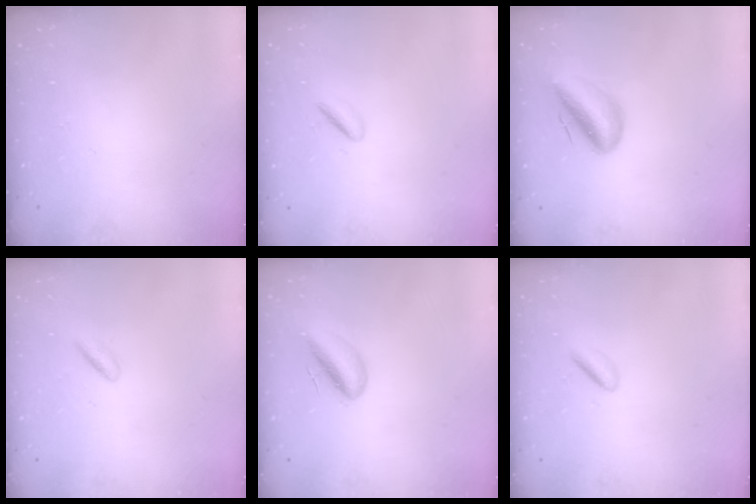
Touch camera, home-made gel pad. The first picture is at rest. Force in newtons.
{"total": 2.2, "press": 1.9, "slide": 1.1}
{"total": 10.2, "press": 9.8, "slide": 2.7}
{"total": 2.7, "press": 2.5, "slide": 1.2}
{"total": 7.0, "press": 6.8, "slide": 1.6}
{"total": 1.8, "press": 1.5, "slide": 0.9}